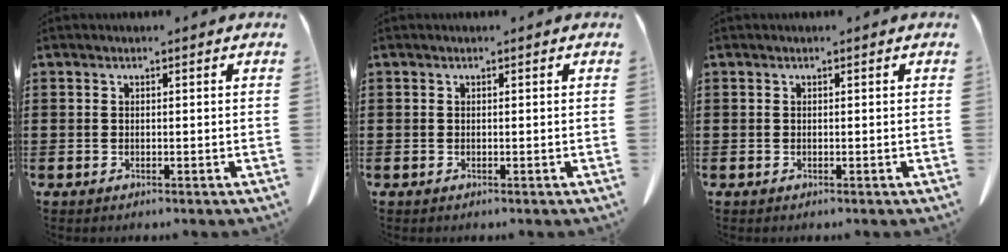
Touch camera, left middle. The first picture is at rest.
{"total": 0.0}
{"total": 0.0}